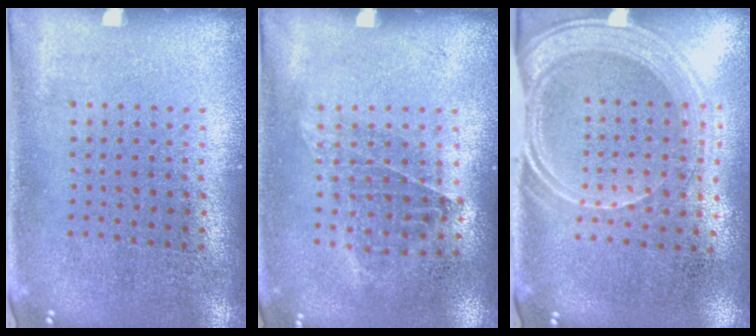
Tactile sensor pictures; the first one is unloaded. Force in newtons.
{"total": 0.9, "press": 0.8, "slide": 0.5}
{"total": 1.9, "press": 1.6, "slide": 1.1}